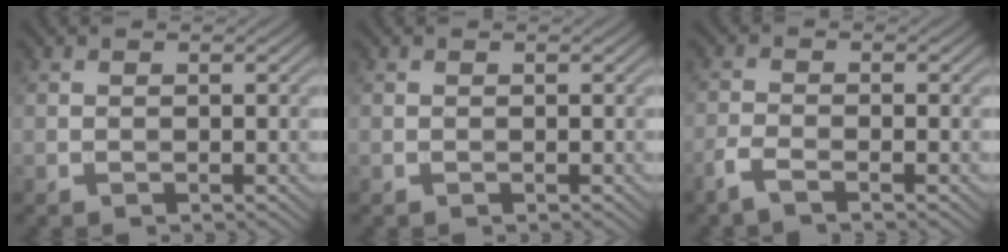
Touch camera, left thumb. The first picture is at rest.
{"total": 0.0}
{"total": 2.6, "force": [-1.9, 0.4, 1.7], "torque": [-0.042, -0.005, -0.050]}